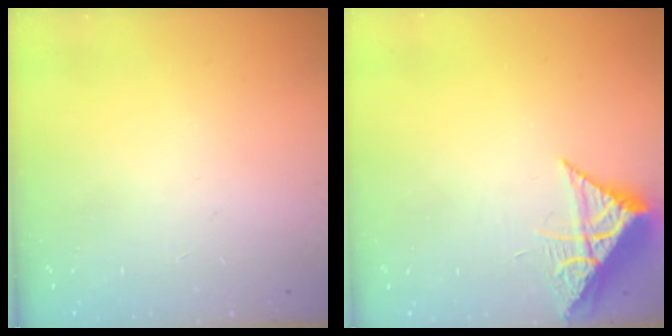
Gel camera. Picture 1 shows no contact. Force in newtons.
{"total": 8.1, "press": 8.1, "slide": 0.3}